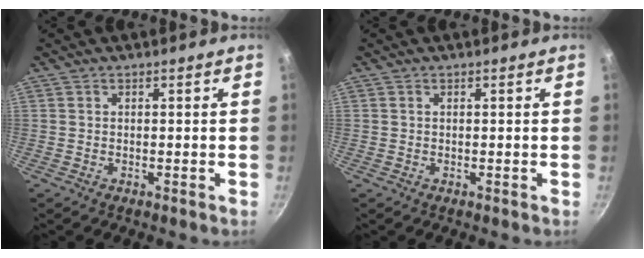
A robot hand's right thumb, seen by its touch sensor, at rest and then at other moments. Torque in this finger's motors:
{"motor_torque": [0.25, 0.04, 0.20, 0.34, -0.03]}